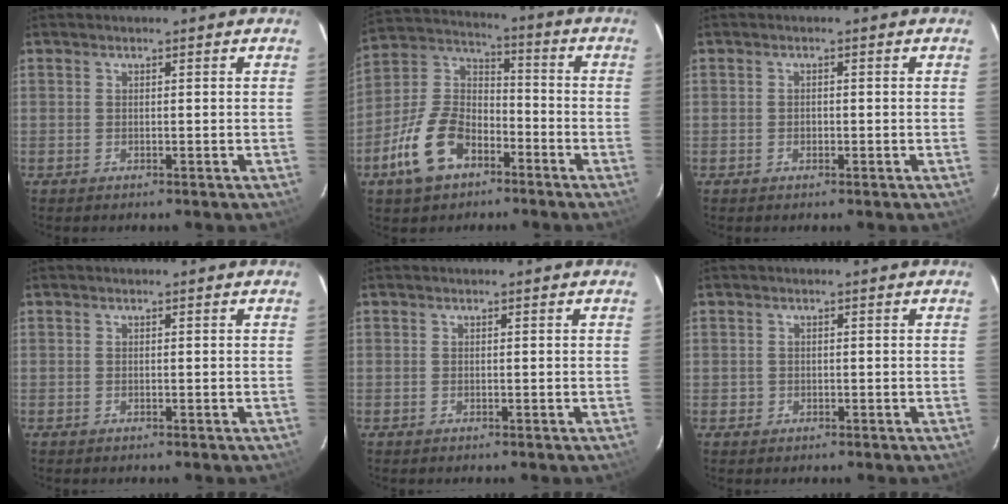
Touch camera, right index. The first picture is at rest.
{"total": 14.6, "force": [-7.7, 9.0, 8.5], "torque": [-0.186, 0.025, -0.132]}
{"total": 0.9, "force": [-0.4, 0.7, 0.3], "torque": [-0.005, 0.000, -0.004]}
{"total": 0.0}
{"total": 0.0}
{"total": 1.5, "force": [-0.3, 1.5, 0.1], "torque": [0.000, 0.006, 0.001]}